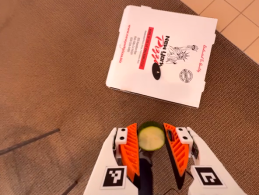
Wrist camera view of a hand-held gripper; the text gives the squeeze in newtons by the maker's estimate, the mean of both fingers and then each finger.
{"total": 9.5, "left": 9.8, "right": 9.3}